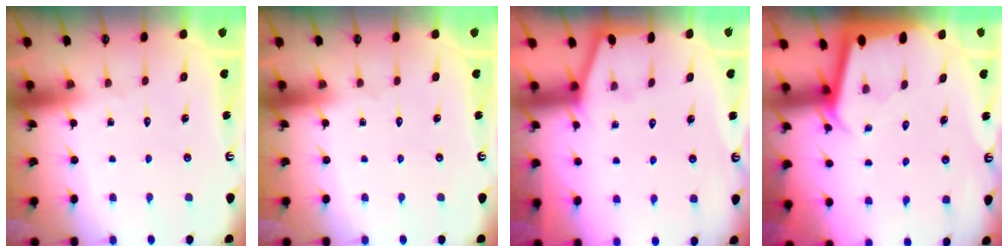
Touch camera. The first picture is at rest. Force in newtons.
{"total": 0.0}
{"total": 1.6, "press": 1.5, "slide": 0.3}
{"total": 2.1, "press": 2.1, "slide": 0.1}